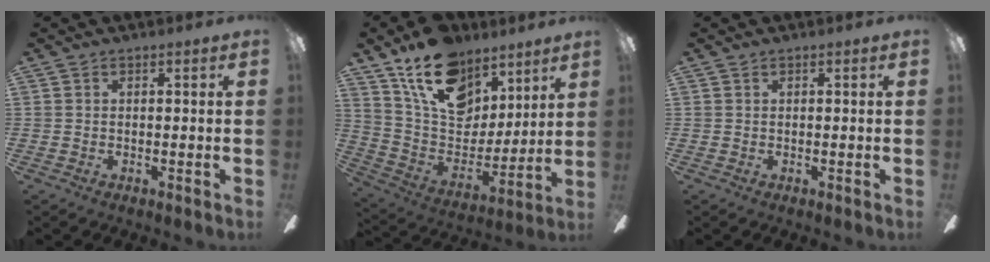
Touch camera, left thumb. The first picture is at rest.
{"total": 20.6, "force": [13.1, 12.5, 9.9], "torque": [-0.173, -0.068, 0.242]}
{"total": 0.0}